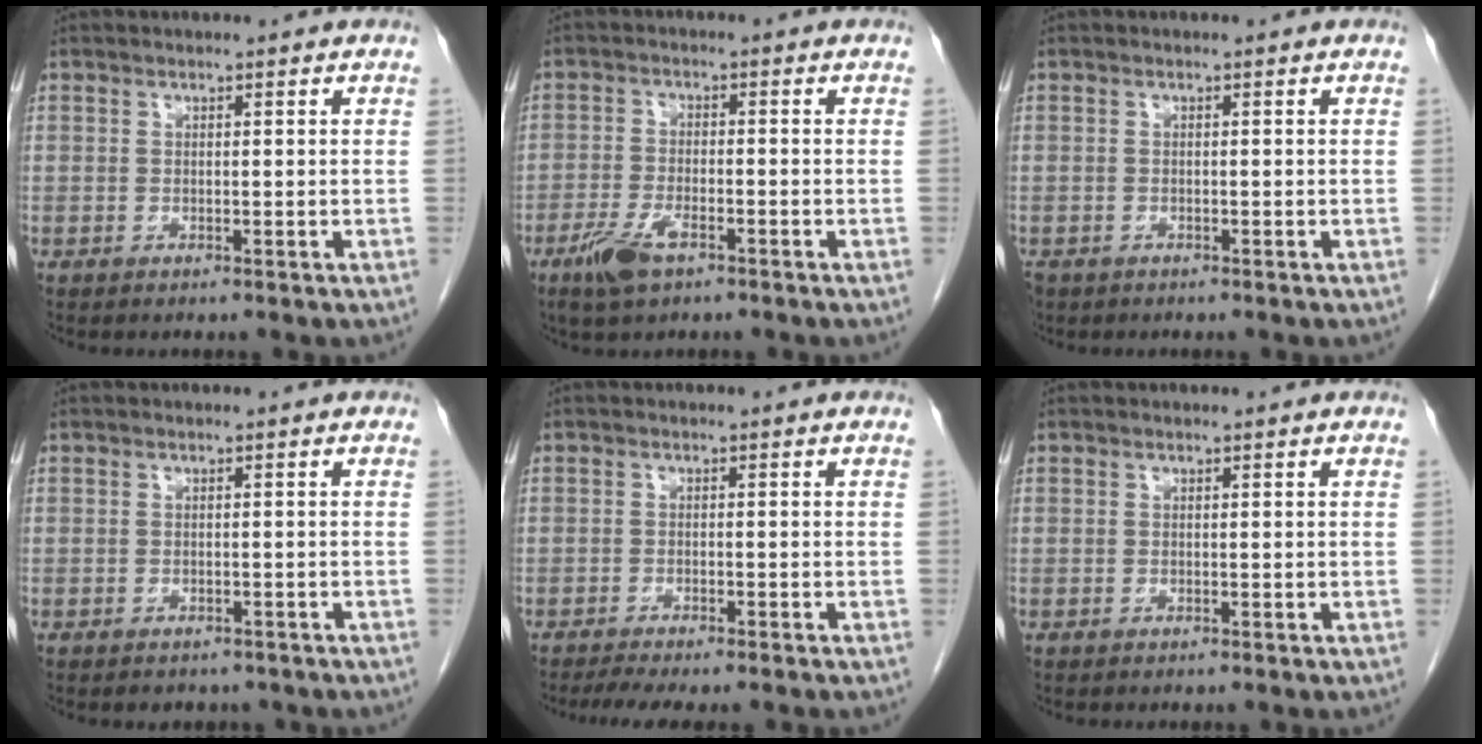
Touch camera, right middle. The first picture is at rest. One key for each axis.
{"total": 5.2, "fx": -3.2, "fy": 1.7, "fz": 3.7, "tx": -0.082, "ty": -0.006, "tz": -0.057}
{"total": 2.2, "fx": -1.5, "fy": 1.5, "fz": 0.6, "tx": -0.017, "ty": -0.002, "tz": -0.027}
{"total": 3.7, "fx": -3.1, "fy": 1.9, "fz": 0.9, "tx": -0.008, "ty": 0.003, "tz": -0.033}
{"total": 4.9, "fx": -4.0, "fy": 0.5, "fz": 2.7, "tx": -0.039, "ty": -0.009, "tz": -0.062}
{"total": 0.0}